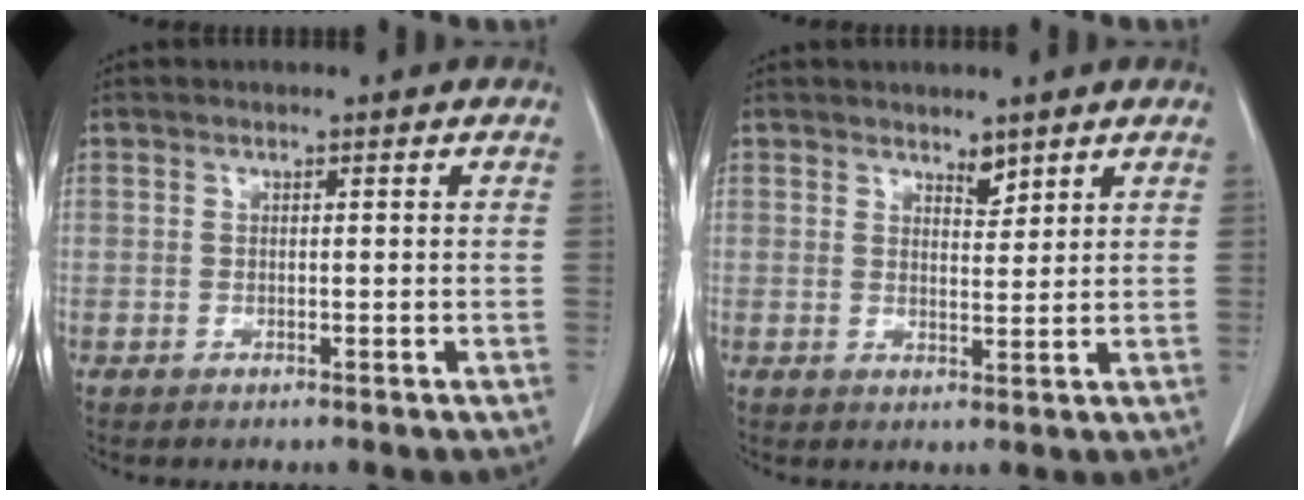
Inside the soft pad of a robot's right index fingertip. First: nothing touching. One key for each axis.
{"total": 2.1, "fx": 1.8, "fy": 0.7, "fz": 0.9, "tx": -0.014, "ty": -0.007, "tz": 0.032}